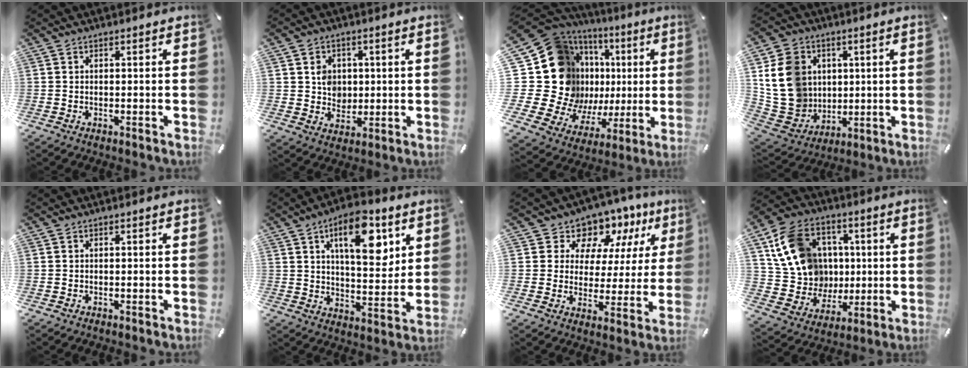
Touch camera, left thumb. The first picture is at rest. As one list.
[{"total": 5.9, "force": [0.9, 5.6, 1.8], "torque": [-0.015, 0.002, 0.012]}, {"total": 29.0, "force": [3.9, 21.8, 18.8], "torque": [-0.342, -0.079, 0.128]}, {"total": 15.3, "force": [3.3, 13.3, 6.8], "torque": [-0.154, -0.009, 0.066]}, {"total": 0.0}, {"total": 15.4, "force": [7.6, 7.0, 11.4], "torque": [-0.169, -0.023, 0.125]}, {"total": 9.7, "force": [7.2, 6.3, 1.5], "torque": [-0.034, -0.068, 0.130]}, {"total": 17.2, "force": [3.4, 15.3, 6.9], "torque": [-0.118, -0.003, 0.081]}]